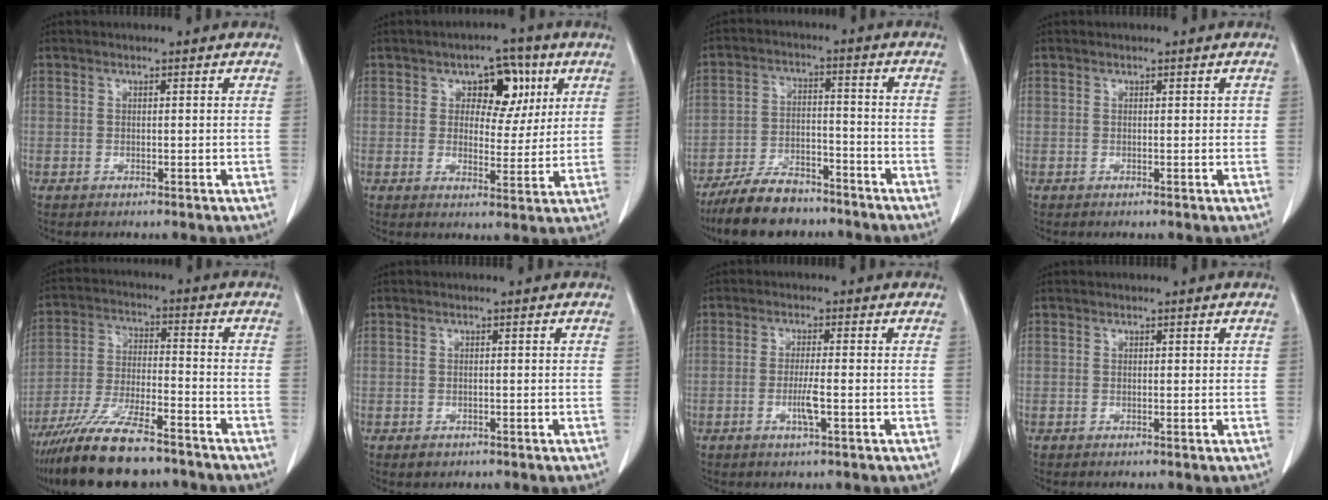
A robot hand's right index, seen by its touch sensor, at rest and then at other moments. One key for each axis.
{"total": 7.6, "fx": 3.1, "fy": 4.5, "fz": 5.2, "tx": -0.058, "ty": 0.016, "tz": 0.045}
{"total": 10.6, "fx": -8.8, "fy": 3.8, "fz": 4.3, "tx": -0.077, "ty": -0.007, "tz": -0.156}
{"total": 0.9, "fx": 0.3, "fy": 0.6, "fz": 0.6, "tx": -0.001, "ty": 0.003, "tz": 0.005}
{"total": 14.4, "fx": -11.5, "fy": 2.8, "fz": 8.3, "tx": -0.162, "ty": -0.027, "tz": -0.203}
{"total": 1.0, "fx": -0.4, "fy": 0.8, "fz": 0.3, "tx": -0.005, "ty": 0.002, "tz": -0.001}
{"total": 3.3, "fx": -1.0, "fy": 0.1, "fz": 3.1, "tx": -0.063, "ty": -0.005, "tz": -0.020}
{"total": 0.9, "fx": 0.5, "fy": 0.6, "fz": 0.4, "tx": 0.006, "ty": -0.001, "tz": 0.005}